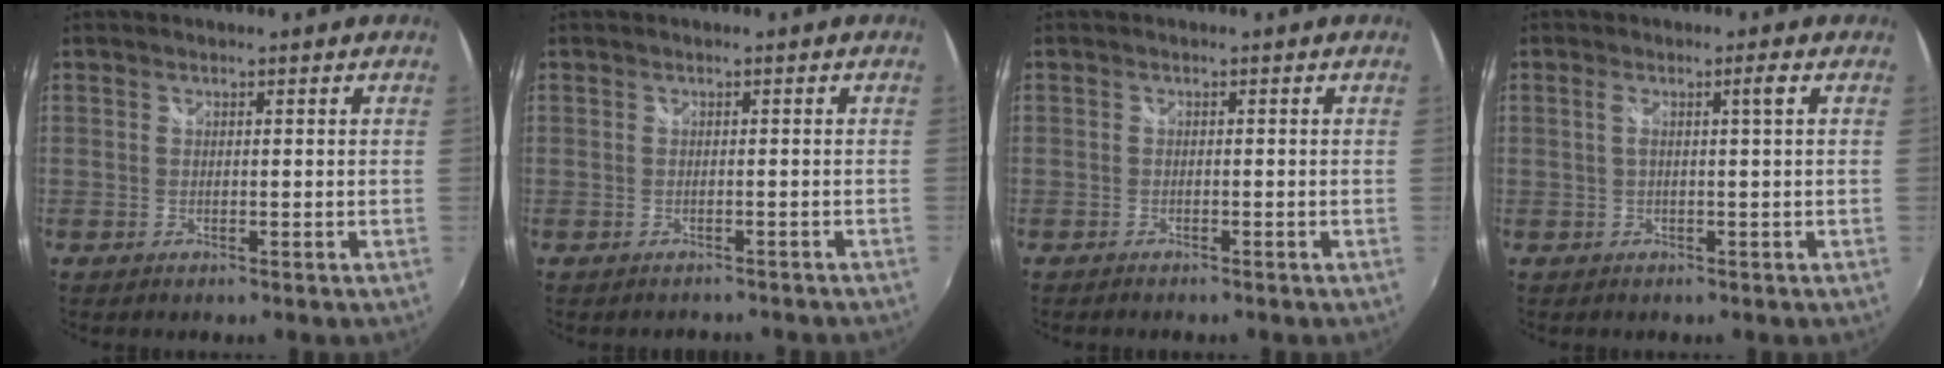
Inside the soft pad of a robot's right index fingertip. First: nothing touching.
{"total": 2.9, "force": [-2.6, 1.1, 0.8], "torque": [-0.016, -0.012, -0.031]}
{"total": 1.3, "force": [-1.2, 0.5, 0.2], "torque": [-0.012, -0.003, -0.023]}
{"total": 2.0, "force": [0.1, -0.6, 1.9], "torque": [-0.033, 0.001, 0.003]}